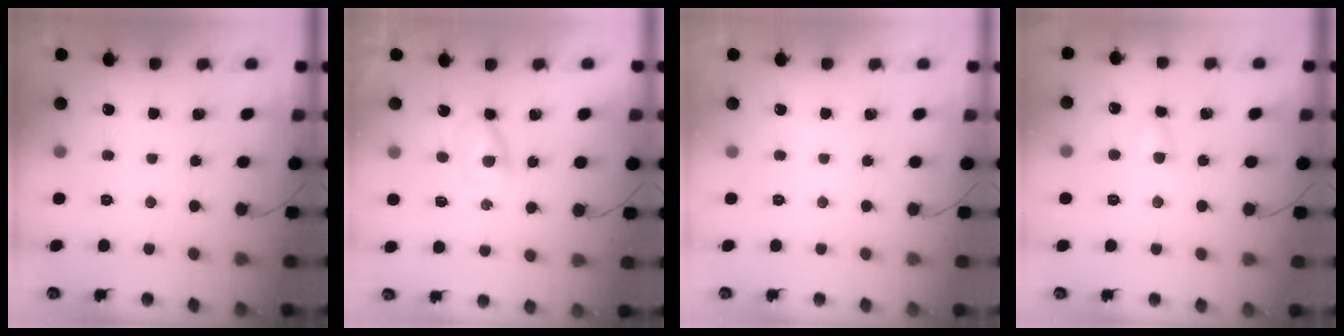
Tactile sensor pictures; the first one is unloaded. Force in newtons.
{"total": 2.1, "press": 1.9, "slide": 0.9}
{"total": 0.0}
{"total": 4.0, "press": 3.9, "slide": 1.1}